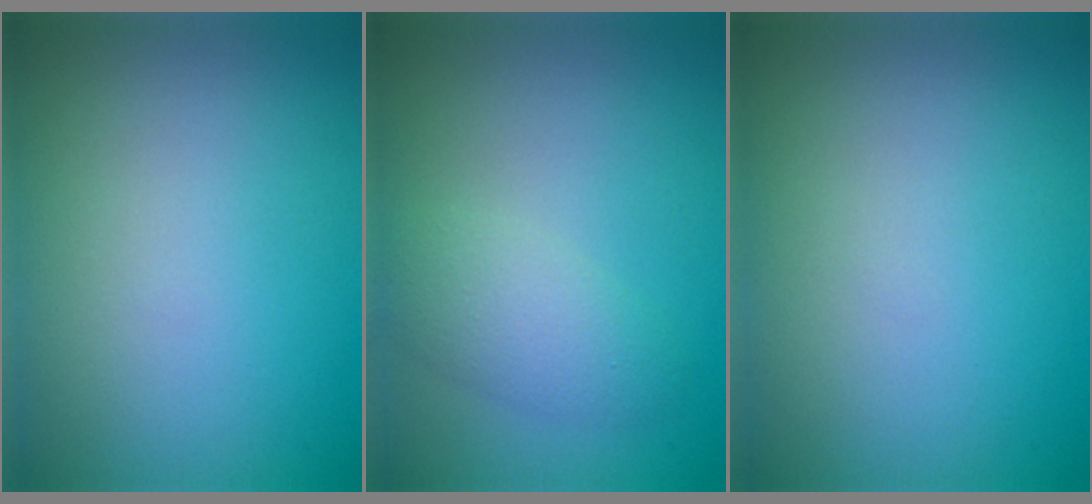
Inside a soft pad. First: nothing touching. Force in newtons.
{"total": 2.9, "press": 2.9, "slide": 0.1}
{"total": 0.0}